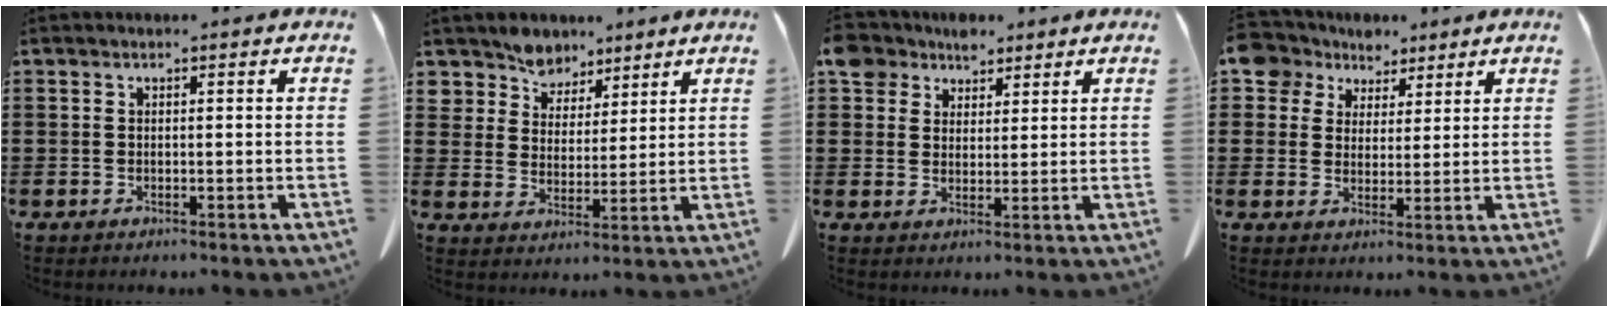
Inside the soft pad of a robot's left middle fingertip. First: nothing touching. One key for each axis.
{"total": 6.2, "fx": 5.5, "fy": 2.9, "fz": -0.3, "tx": -0.031, "ty": -0.030, "tz": 0.103}
{"total": 5.8, "fx": 4.2, "fy": 3.7, "fz": 1.5, "tx": -0.046, "ty": 0.003, "tz": 0.078}
{"total": 6.5, "fx": 4.8, "fy": 4.3, "fz": 1.1, "tx": -0.048, "ty": -0.006, "tz": 0.091}